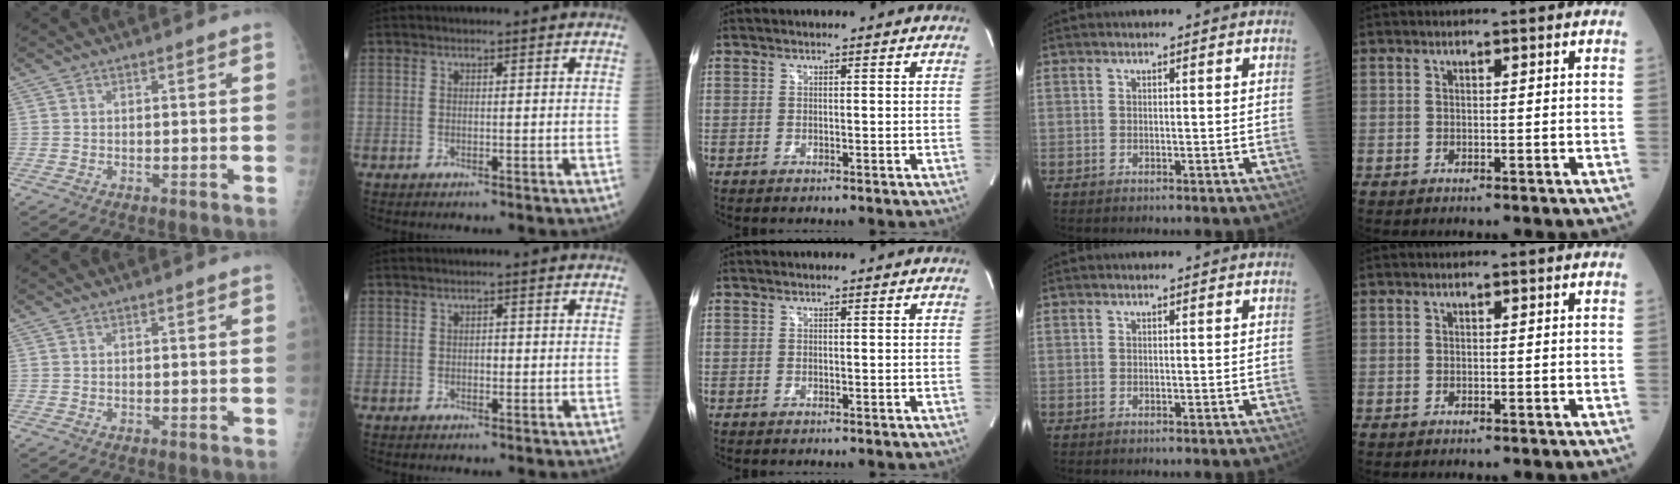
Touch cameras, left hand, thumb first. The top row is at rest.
{"index": {"total": 0.7, "force": [0.0, 0.5, 0.6], "torque": [-0.011, 0.001, 0.000]}}